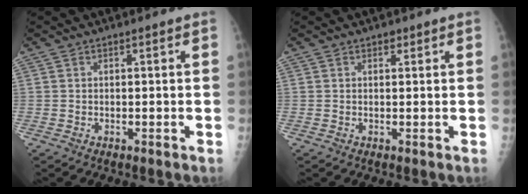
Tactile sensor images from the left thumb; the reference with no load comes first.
{"total": 0.9, "force": [0.6, 0.5, 0.4], "torque": [0.001, -0.004, 0.007]}